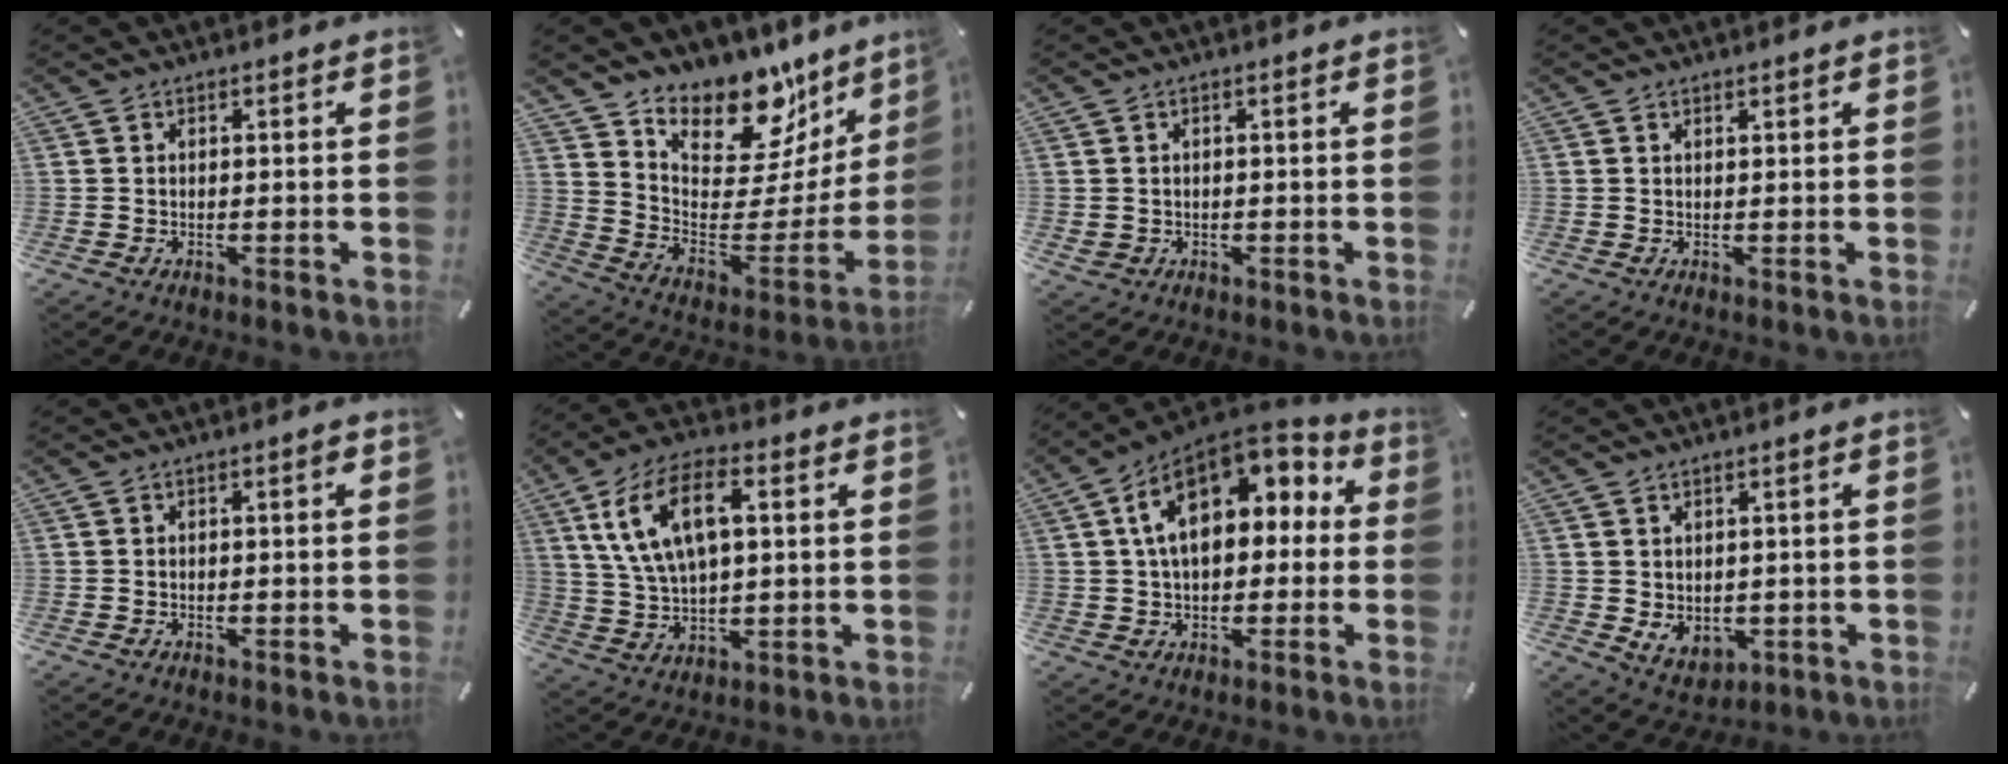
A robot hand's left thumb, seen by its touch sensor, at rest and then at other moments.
{"total": 17.2, "force": [14.5, 7.9, 4.8], "torque": [-0.067, -0.136, 0.251]}
{"total": 1.3, "force": [-0.1, 1.2, 0.4], "torque": [-0.008, 0.003, -0.003]}
{"total": 0.5, "force": [0.5, 0.0, 0.1], "torque": [-0.004, -0.004, 0.011]}
{"total": 1.0, "force": [-0.1, 0.2, 1.0], "torque": [-0.020, 0.001, -0.003]}
{"total": 13.5, "force": [4.8, 7.1, 10.4], "torque": [-0.226, 0.008, 0.084]}
{"total": 15.0, "force": [5.2, 9.9, 10.0], "torque": [-0.186, -0.025, 0.093]}
{"total": 4.5, "force": [1.2, 4.0, 1.5], "torque": [-0.018, -0.015, 0.024]}